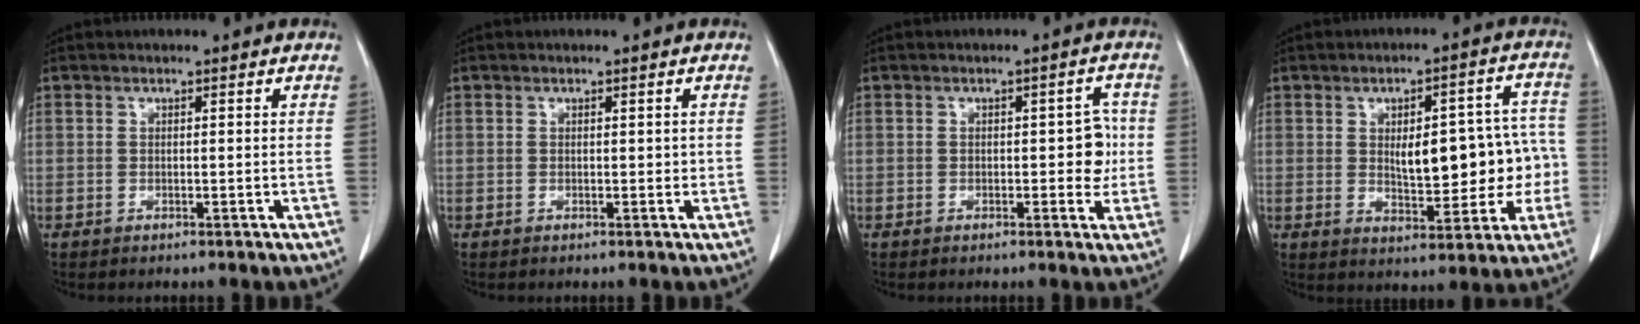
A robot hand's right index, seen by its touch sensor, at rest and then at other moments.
{"total": 0.8, "force": [0.1, 0.6, 0.4], "torque": [-0.001, 0.002, 0.002]}
{"total": 4.0, "force": [-0.2, 2.0, 3.5], "torque": [-0.036, 0.017, -0.001]}
{"total": 12.8, "force": [-0.4, 5.6, 11.5], "torque": [-0.139, 0.035, 0.009]}